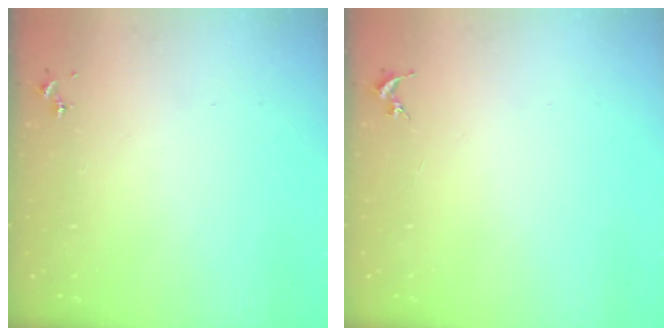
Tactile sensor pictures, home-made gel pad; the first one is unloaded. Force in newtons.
{"total": 0.0}